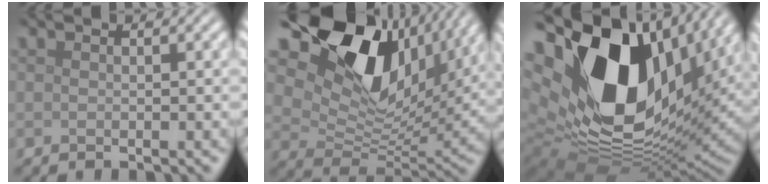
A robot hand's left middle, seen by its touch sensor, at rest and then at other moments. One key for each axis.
{"total": 16.5, "fx": 8.4, "fy": 9.8, "fz": 10.3, "tx": -0.204, "ty": 0.020, "tz": 0.155}
{"total": 19.4, "fx": 6.3, "fy": 12.1, "fz": 13.8, "tx": -0.302, "ty": -0.010, "tz": 0.124}